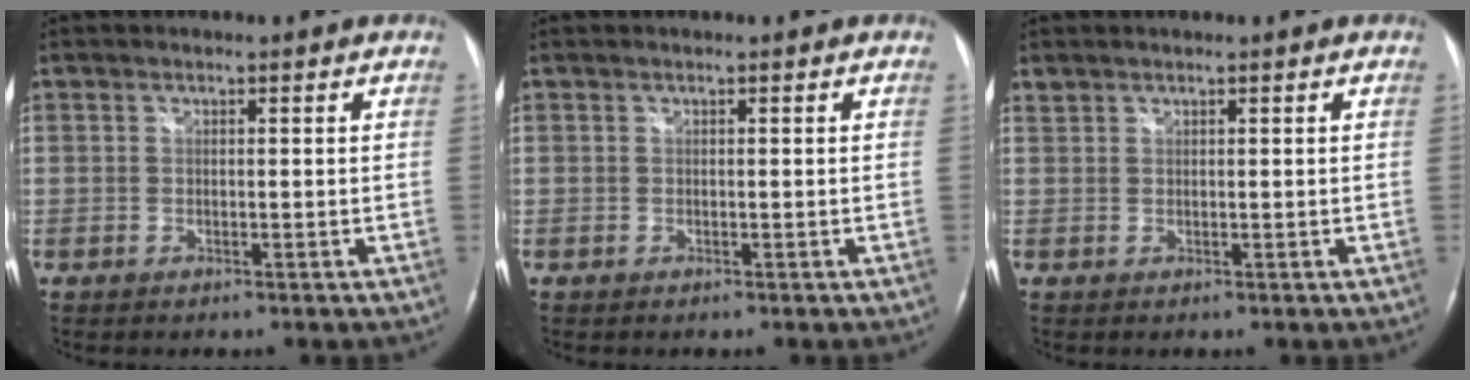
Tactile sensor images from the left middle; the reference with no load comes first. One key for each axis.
{"total": 0.0}
{"total": 0.8, "fx": 0.7, "fy": 0.3, "fz": 0.0, "tx": -0.001, "ty": 0.008, "tz": 0.015}